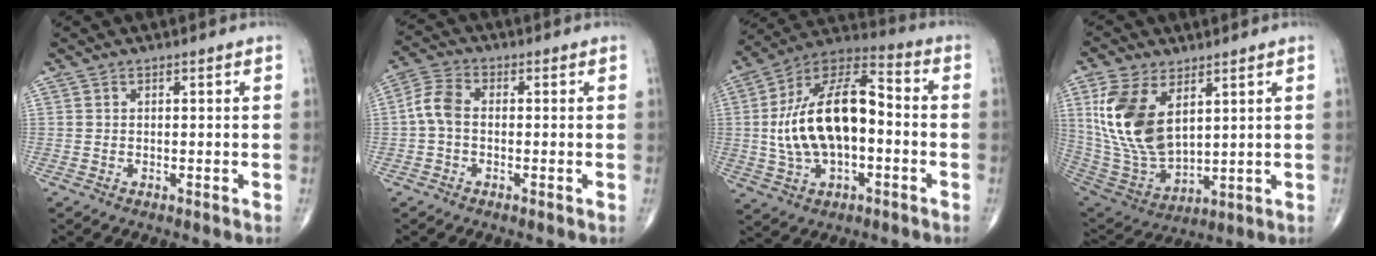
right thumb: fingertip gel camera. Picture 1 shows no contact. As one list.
[{"total": 5.4, "force": [-0.5, 3.5, 4.1], "torque": [-0.084, 0.015, -0.020]}, {"total": 20.0, "force": [-1.0, 10.5, 17.0], "torque": [-0.305, 0.040, -0.019]}, {"total": 16.9, "force": [5.6, 9.5, 12.8], "torque": [-0.250, -0.024, 0.126]}]